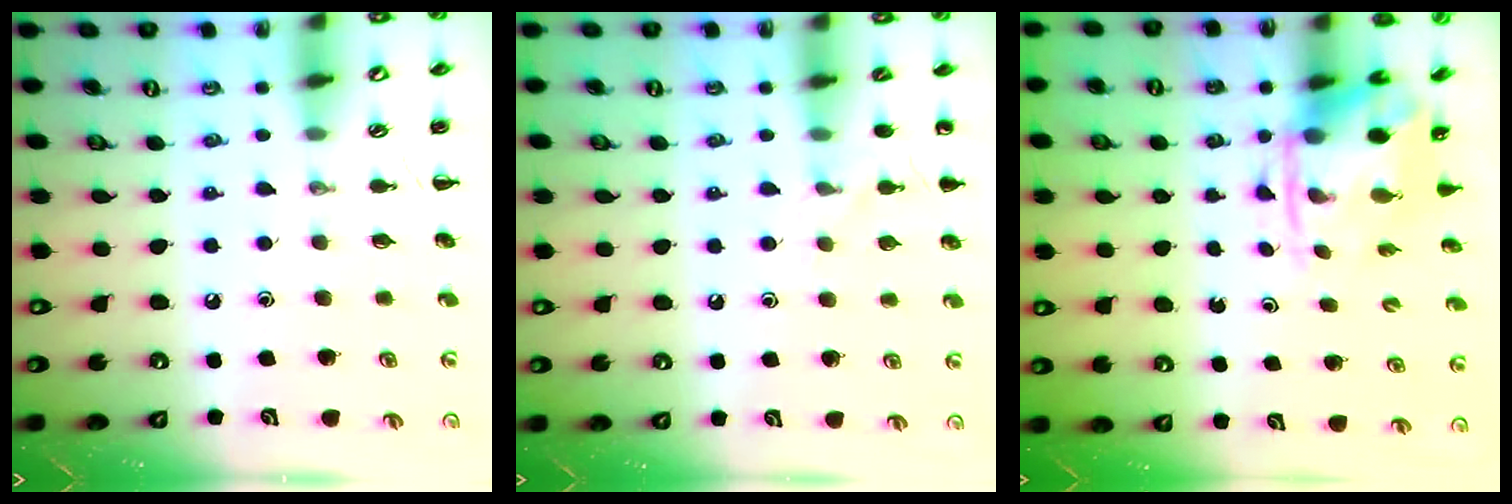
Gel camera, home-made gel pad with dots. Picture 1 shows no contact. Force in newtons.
{"total": 6.5, "press": 6.2, "slide": 1.9}
{"total": 3.8, "press": 3.7, "slide": 0.8}